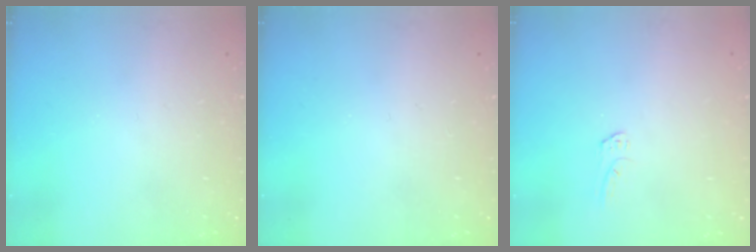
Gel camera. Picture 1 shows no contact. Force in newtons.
{"total": 0.0}
{"total": 4.1, "press": 4.0, "slide": 0.6}